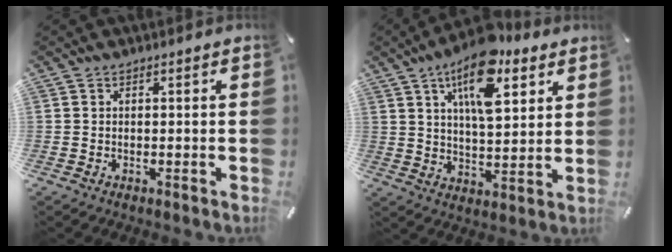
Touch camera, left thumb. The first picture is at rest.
{"total": 15.6, "force": [8.9, 7.0, 10.7], "torque": [-0.168, -0.031, 0.150]}